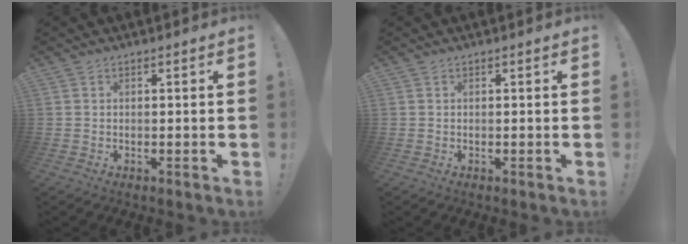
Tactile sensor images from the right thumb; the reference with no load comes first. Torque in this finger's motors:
{"motor_torque": [0.00, 0.00, -0.09, 0.09, 0.00]}